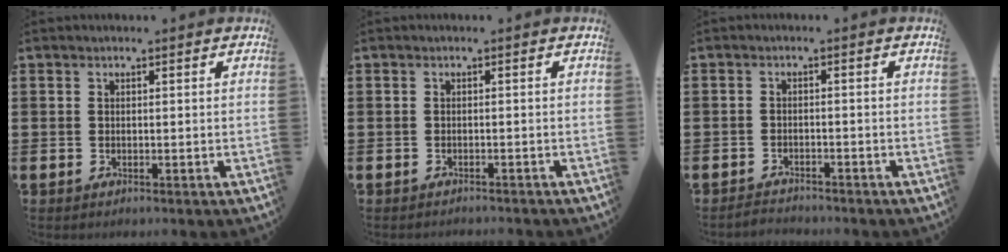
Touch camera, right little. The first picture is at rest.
{"total": 0.6, "force": [-0.6, 0.0, 0.0], "torque": [-0.001, -0.002, -0.012]}
{"total": 1.5, "force": [-1.5, 0.0, -0.2], "torque": [-0.002, 0.004, -0.032]}